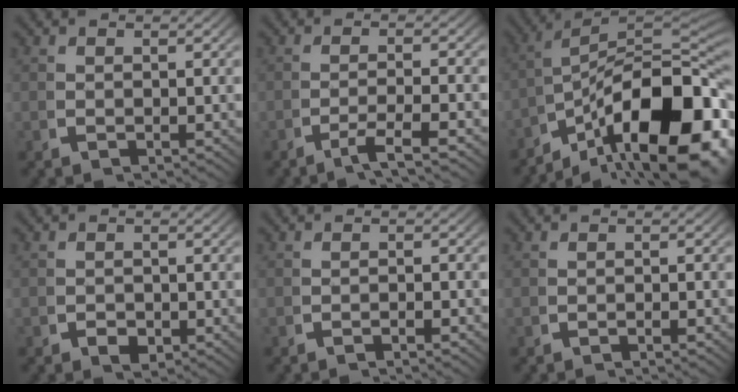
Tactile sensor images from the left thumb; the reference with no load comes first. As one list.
[{"total": 3.0, "force": [-1.7, 0.7, 2.4], "torque": [-0.047, -0.002, -0.031]}, {"total": 18.8, "force": [-4.0, 10.8, 14.9], "torque": [-0.208, -0.049, -0.045]}, {"total": 1.3, "force": [-0.7, 1.0, 0.5], "torque": [-0.007, -0.004, -0.013]}, {"total": 1.0, "force": [-0.8, 0.2, 0.5], "torque": [-0.009, 0.004, -0.019]}, {"total": 0.7, "force": [-0.6, 0.1, 0.4], "torque": [-0.007, 0.003, -0.013]}]